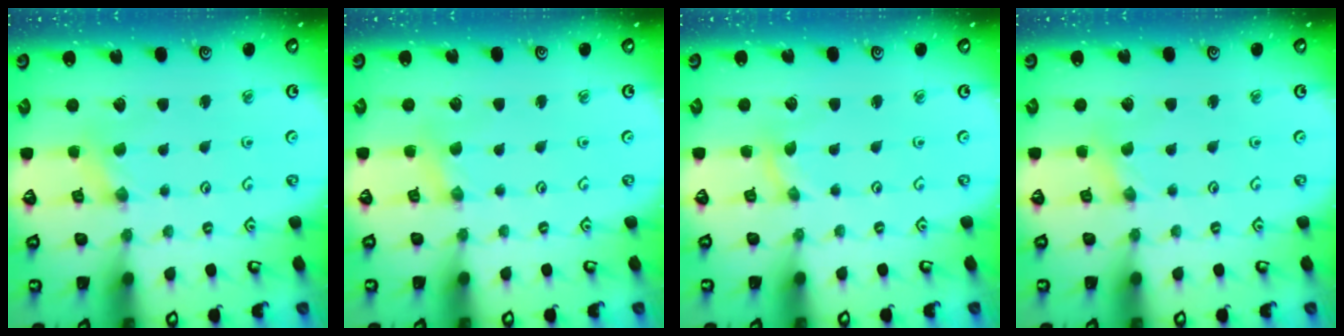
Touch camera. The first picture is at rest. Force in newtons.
{"total": 1.7, "press": 1.6, "slide": 0.4}
{"total": 0.0}
{"total": 0.0}